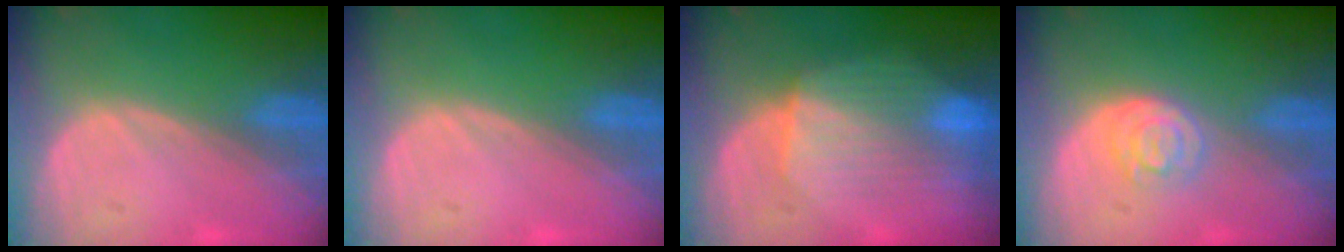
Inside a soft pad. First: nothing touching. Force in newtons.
{"total": 0.0}
{"total": 8.6, "press": 8.0, "slide": 3.2}
{"total": 3.6, "press": 3.5, "slide": 1.1}